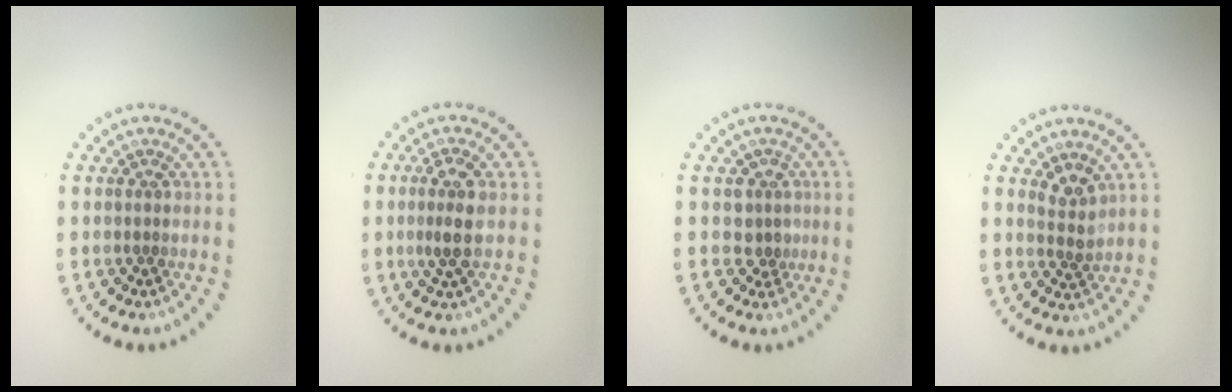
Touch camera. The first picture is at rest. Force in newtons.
{"total": 2.5, "press": 2.3, "slide": 0.9}
{"total": 1.9, "press": 1.4, "slide": 1.2}
{"total": 1.8, "press": 1.4, "slide": 1.1}